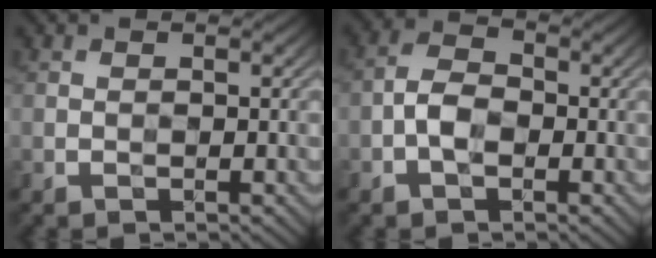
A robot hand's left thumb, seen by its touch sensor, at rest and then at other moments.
{"total": 3.5, "force": [-1.1, 2.2, 2.5], "torque": [-0.053, 0.007, -0.032]}